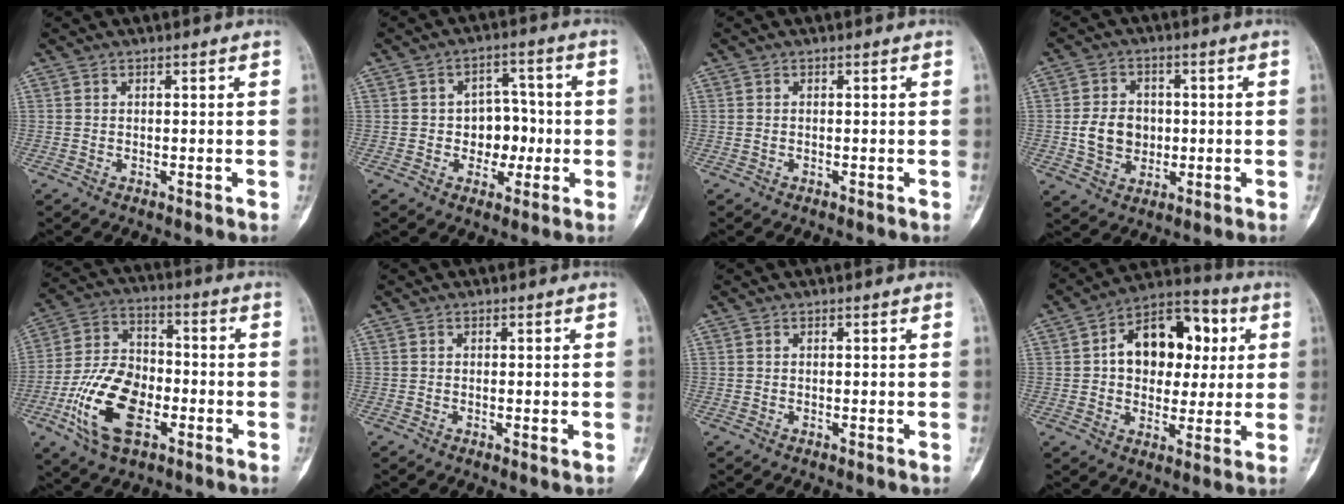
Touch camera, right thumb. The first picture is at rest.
{"total": 7.7, "force": [-1.0, 5.9, 4.8], "torque": [-0.018, 0.023, -0.017]}
{"total": 0.0}
{"total": 8.2, "force": [-0.4, 6.7, 4.7], "torque": [-0.058, 0.006, -0.006]}
{"total": 16.6, "force": [-5.7, 9.6, 12.2], "torque": [-0.226, 0.026, -0.107]}
{"total": 1.2, "force": [-0.2, 0.3, 1.1], "torque": [-0.016, -0.003, -0.003]}
{"total": 0.0}
{"total": 16.7, "force": [3.2, 11.5, 11.7], "torque": [-0.124, 0.020, 0.042]}